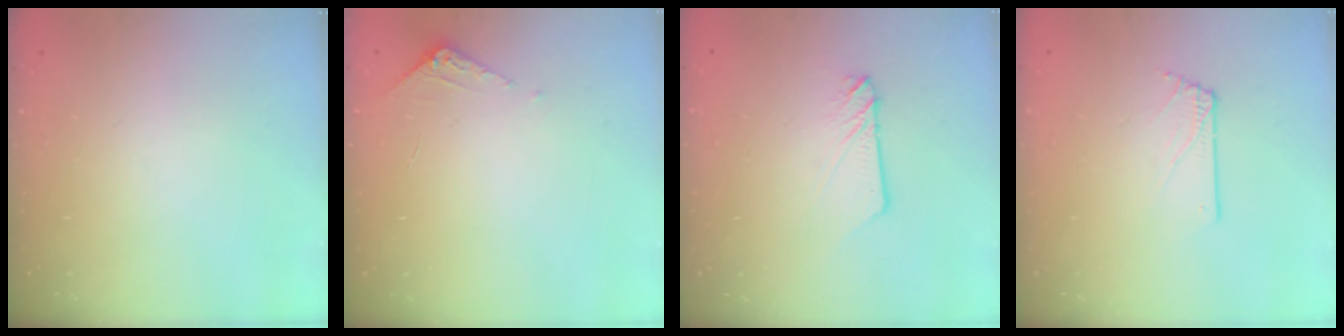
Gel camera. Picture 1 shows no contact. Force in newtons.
{"total": 5.0, "press": 5.0, "slide": 0.5}
{"total": 3.0, "press": 3.0, "slide": 0.2}
{"total": 1.6, "press": 1.6, "slide": 0.2}